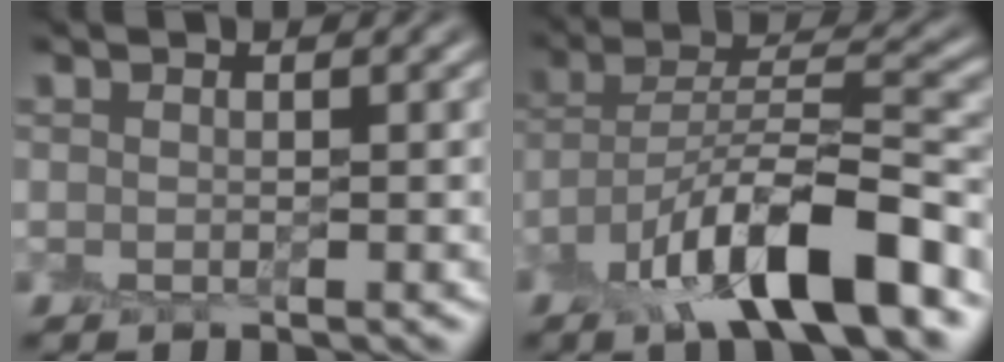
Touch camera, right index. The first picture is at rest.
{"total": 10.5, "force": [-6.2, 3.2, 7.7], "torque": [-0.130, 0.010, -0.115]}